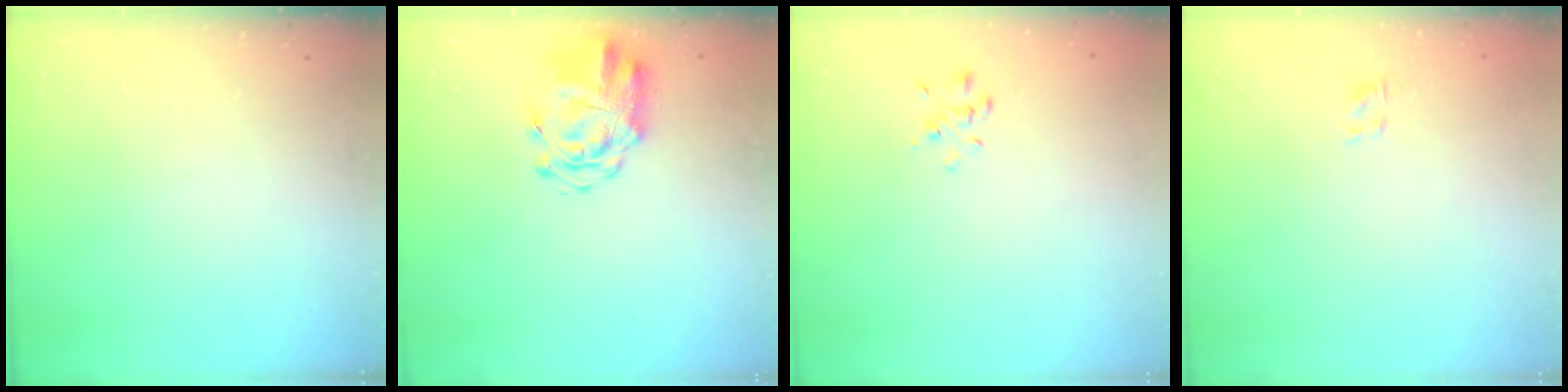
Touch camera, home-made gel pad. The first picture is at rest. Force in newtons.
{"total": 3.9, "press": 3.6, "slide": 1.4}
{"total": 1.6, "press": 1.5, "slide": 0.6}
{"total": 1.1, "press": 0.8, "slide": 0.7}